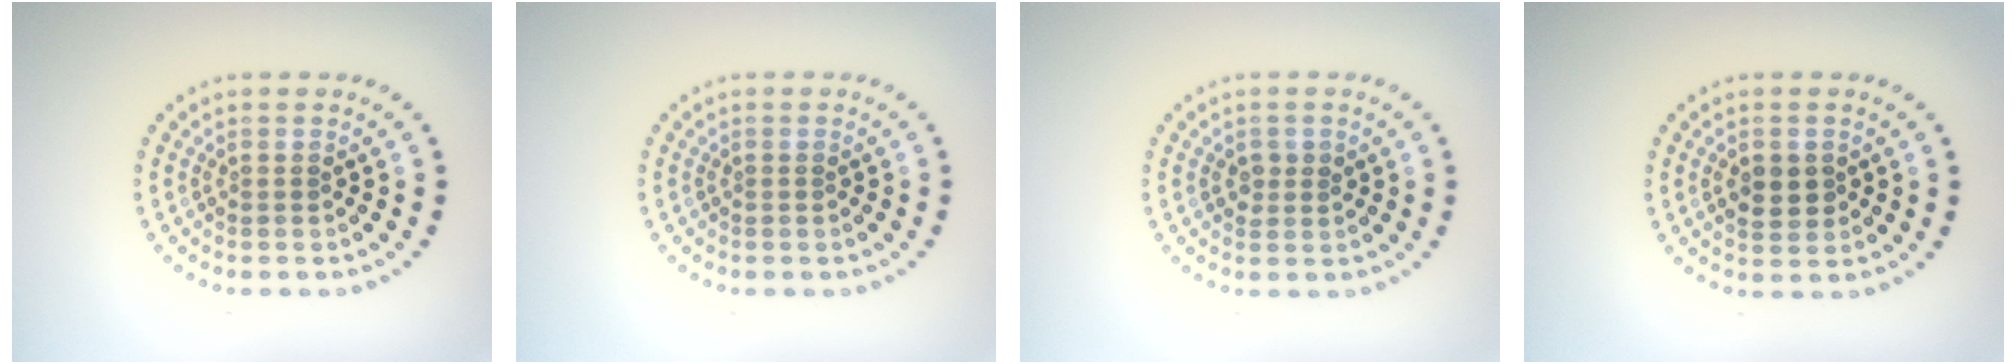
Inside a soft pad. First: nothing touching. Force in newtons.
{"total": 0.0}
{"total": 1.4, "press": 1.3, "slide": 0.3}
{"total": 2.5, "press": 2.5, "slide": 0.1}